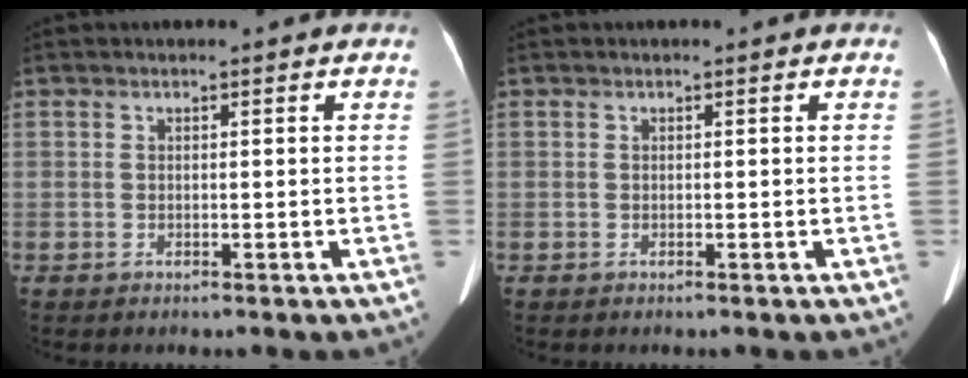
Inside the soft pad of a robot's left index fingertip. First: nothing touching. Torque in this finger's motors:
{"motor_torque": [0.03, 0.04, 0.00, 0.00]}